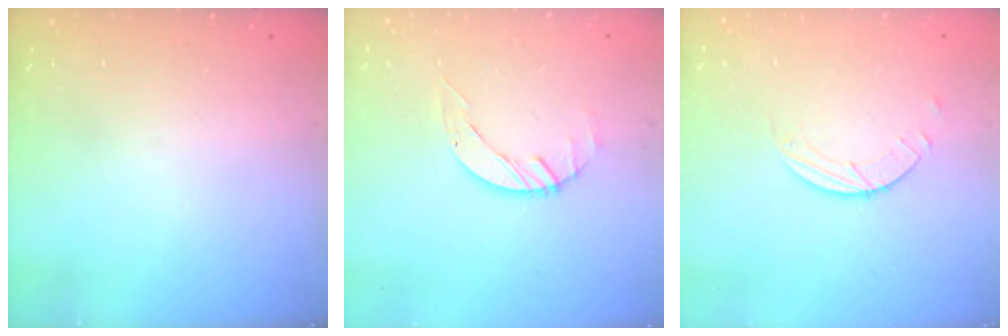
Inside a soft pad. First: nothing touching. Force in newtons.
{"total": 2.6, "press": 2.6, "slide": 0.3}
{"total": 2.0, "press": 2.0, "slide": 0.2}